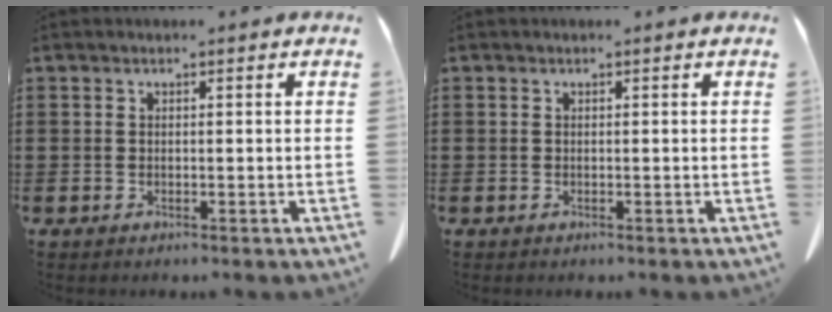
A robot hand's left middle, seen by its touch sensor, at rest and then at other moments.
{"total": 0.0}